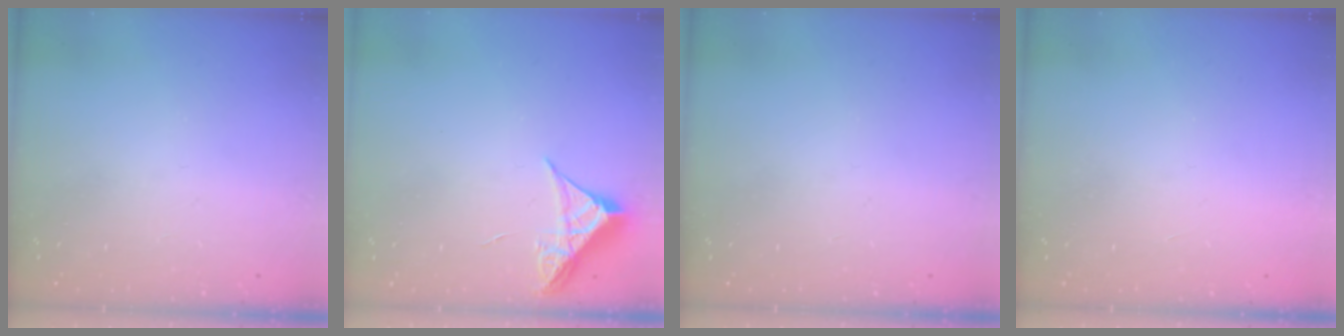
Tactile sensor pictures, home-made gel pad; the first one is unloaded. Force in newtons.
{"total": 5.2, "press": 5.1, "slide": 0.3}
{"total": 0.0}
{"total": 1.6, "press": 1.6, "slide": 0.1}